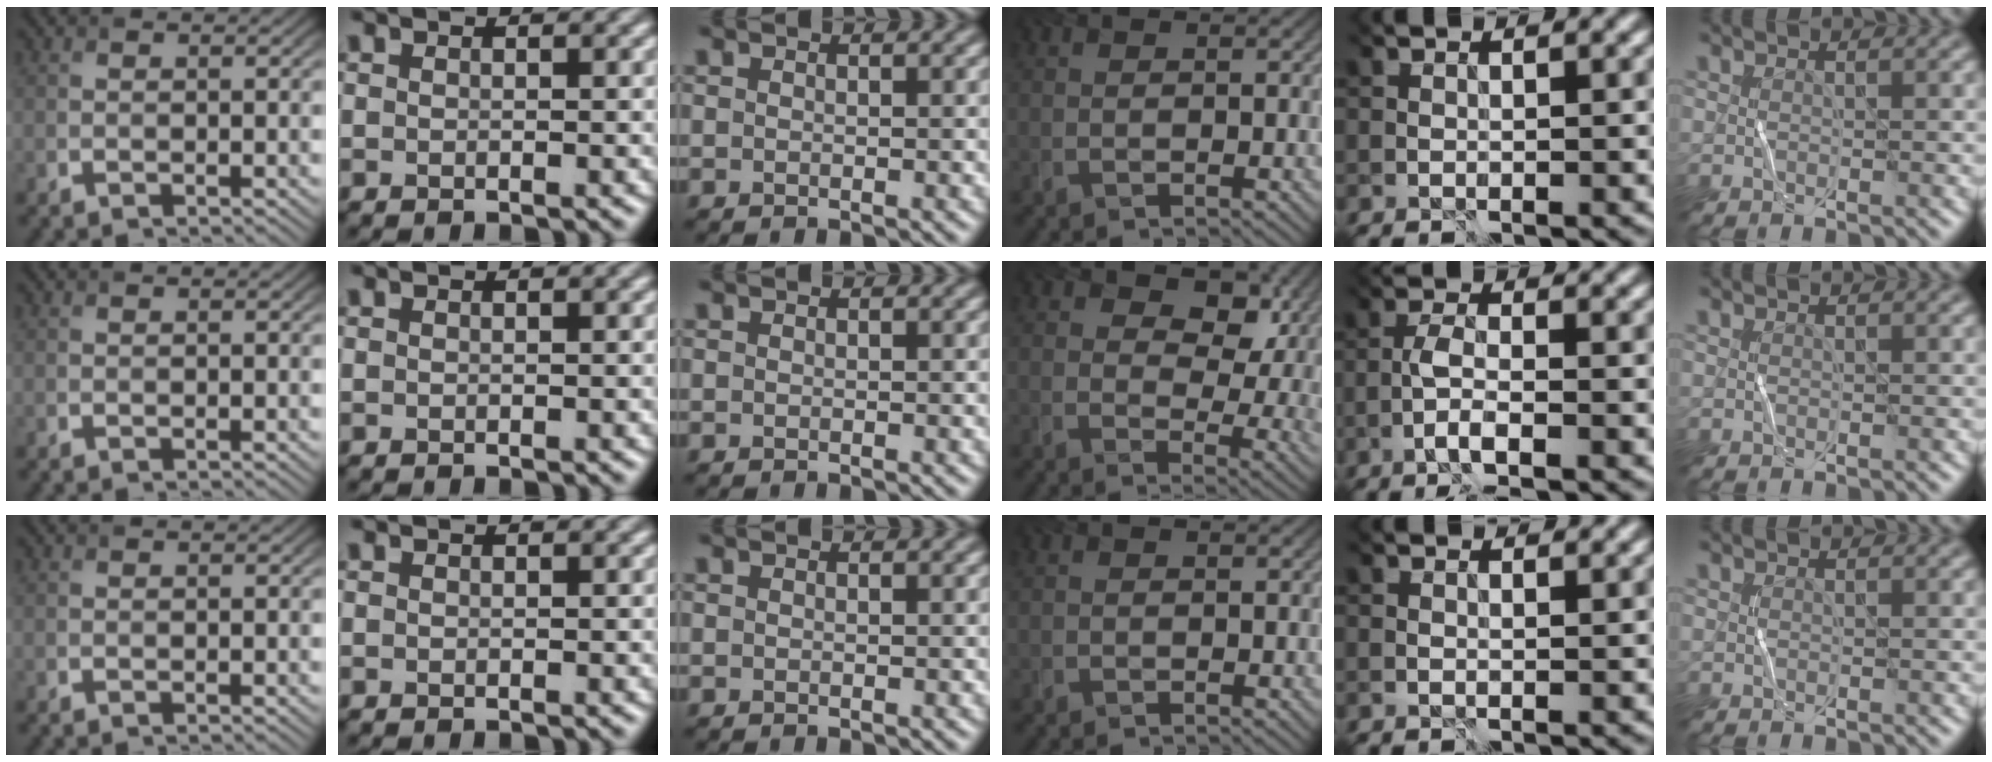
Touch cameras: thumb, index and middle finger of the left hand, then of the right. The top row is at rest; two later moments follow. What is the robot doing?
{"motion": "wrap", "object": "cellophane"}